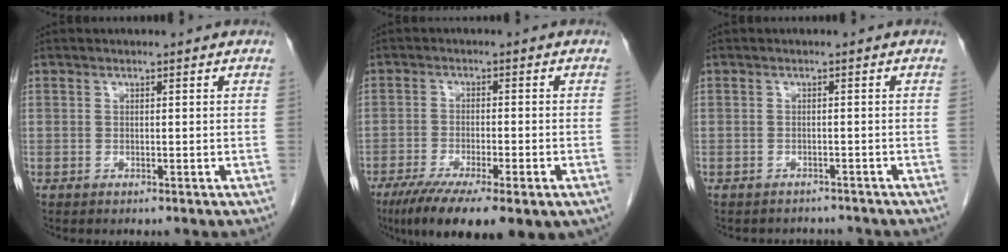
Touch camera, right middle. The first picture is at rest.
{"total": 14.6, "force": [-9.1, 3.6, 10.8], "torque": [-0.159, -0.027, -0.139]}
{"total": 4.2, "force": [-3.9, 1.6, 0.3], "torque": [-0.002, 0.002, -0.048]}